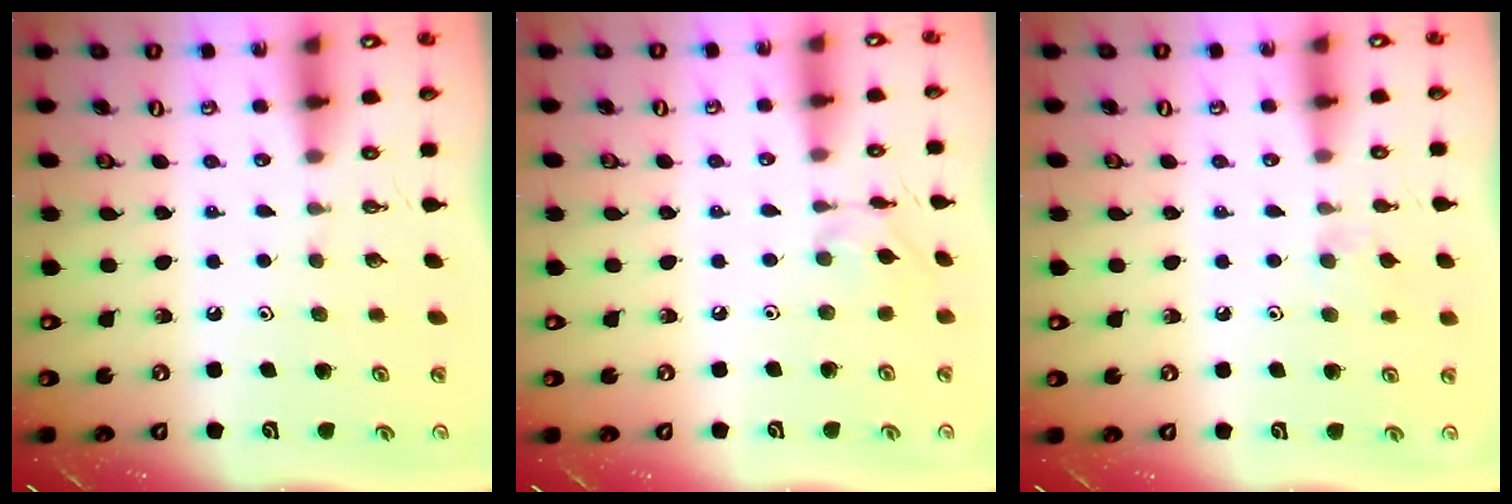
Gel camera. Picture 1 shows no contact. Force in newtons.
{"total": 2.6, "press": 2.6, "slide": 0.3}
{"total": 5.5, "press": 5.4, "slide": 0.8}